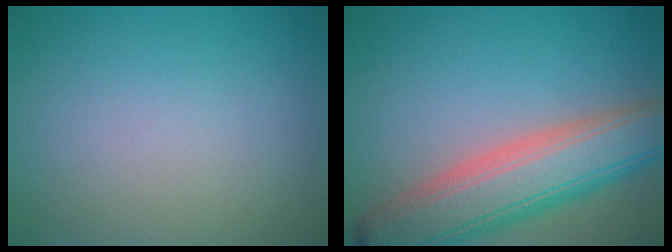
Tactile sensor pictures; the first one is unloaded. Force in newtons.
{"total": 8.7, "press": 8.7, "slide": 0.5}